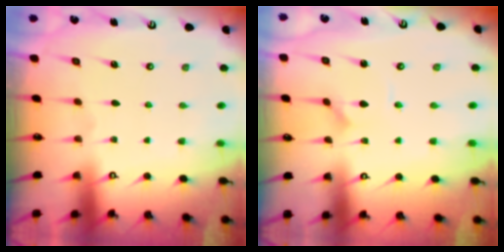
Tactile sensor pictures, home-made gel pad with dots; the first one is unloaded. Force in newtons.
{"total": 1.2, "press": 1.2, "slide": 0.2}